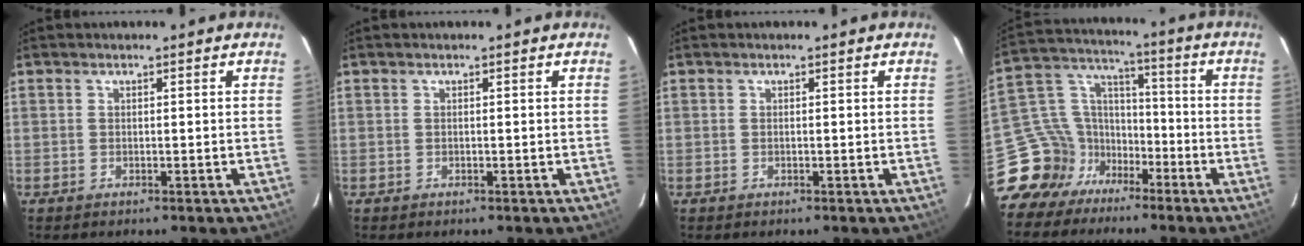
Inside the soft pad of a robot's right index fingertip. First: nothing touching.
{"total": 0.0}
{"total": 0.0}
{"total": 12.3, "force": [-8.5, 8.5, 2.7], "torque": [-0.069, 0.051, -0.156]}